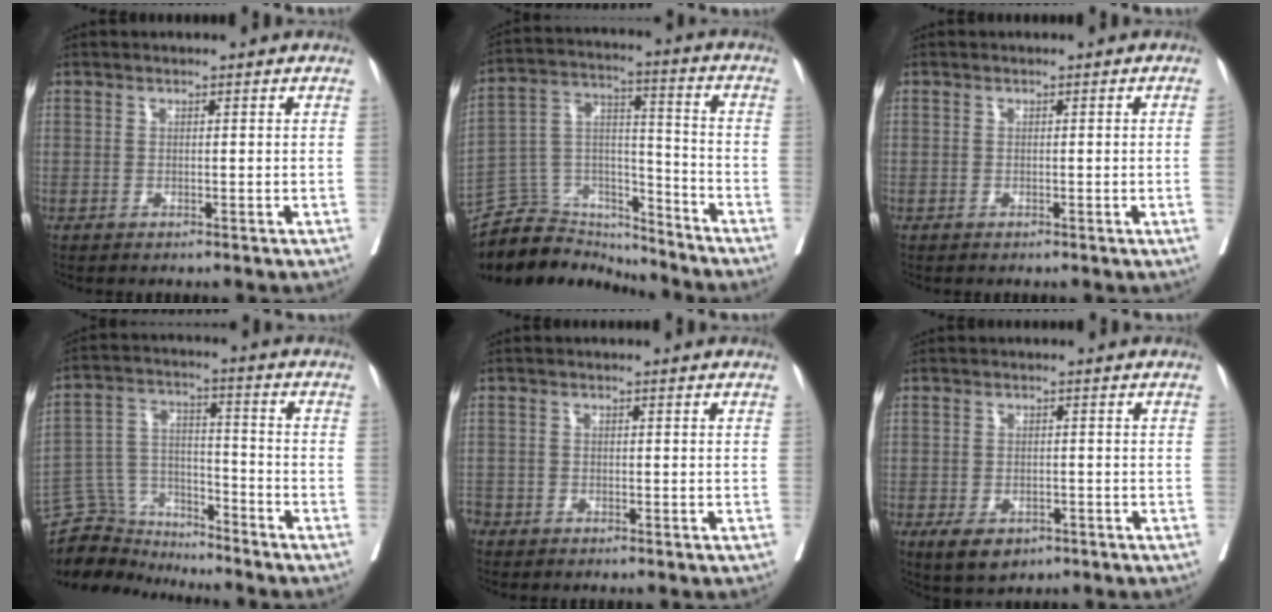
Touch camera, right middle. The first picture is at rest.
{"total": 14.5, "force": [-13.8, 4.2, 0.9], "torque": [-0.017, 0.060, -0.237]}
{"total": 0.7, "force": [-0.2, -0.1, 0.6], "torque": [-0.011, -0.001, -0.003]}
{"total": 9.6, "force": [-9.3, 2.5, -0.6], "torque": [0.005, 0.044, -0.173]}
{"total": 2.9, "force": [-2.0, 2.0, 0.3], "torque": [-0.010, 0.003, -0.044]}
{"total": 5.2, "force": [-3.1, 3.0, 2.9], "torque": [-0.048, -0.005, -0.043]}